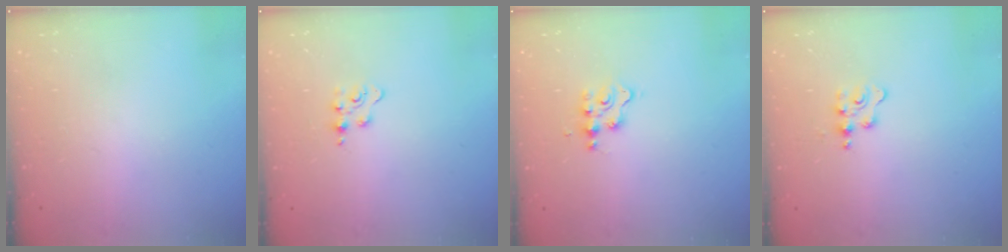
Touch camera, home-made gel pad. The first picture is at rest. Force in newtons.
{"total": 2.9, "press": 2.9, "slide": 0.4}
{"total": 2.8, "press": 2.8, "slide": 0.3}
{"total": 3.7, "press": 3.7, "slide": 0.5}